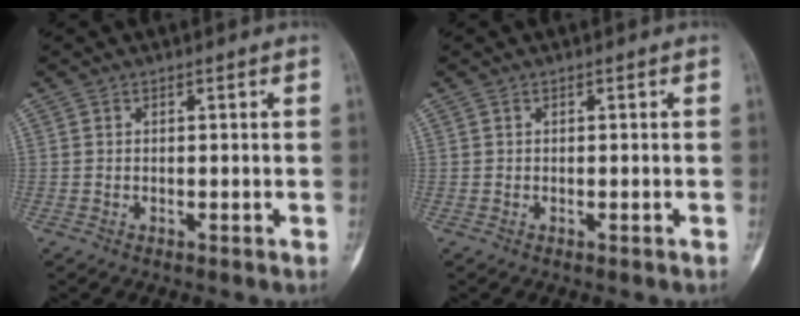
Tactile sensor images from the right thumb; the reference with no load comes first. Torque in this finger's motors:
{"motor_torque": [0.25, 0.02, -0.16, 0.00, -0.03]}